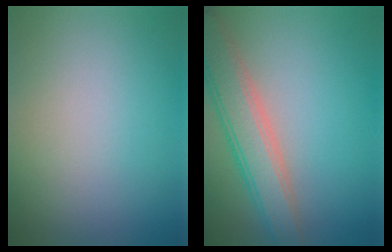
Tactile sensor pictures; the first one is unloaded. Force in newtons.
{"total": 5.2, "press": 5.2, "slide": 0.2}